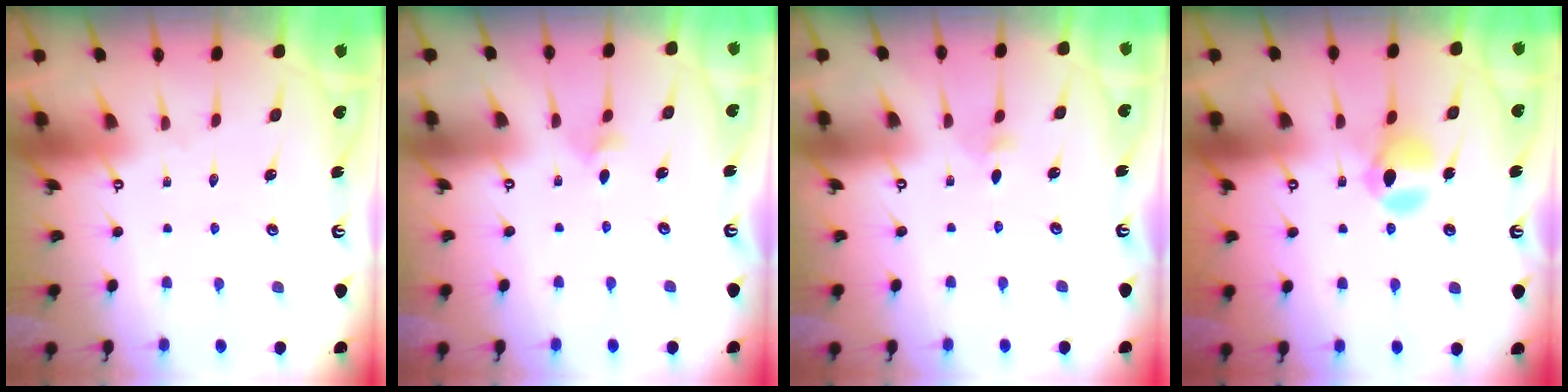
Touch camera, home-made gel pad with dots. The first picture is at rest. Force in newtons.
{"total": 2.9, "press": 2.8, "slide": 0.9}
{"total": 2.8, "press": 2.7, "slide": 0.8}
{"total": 9.9, "press": 9.9, "slide": 0.8}